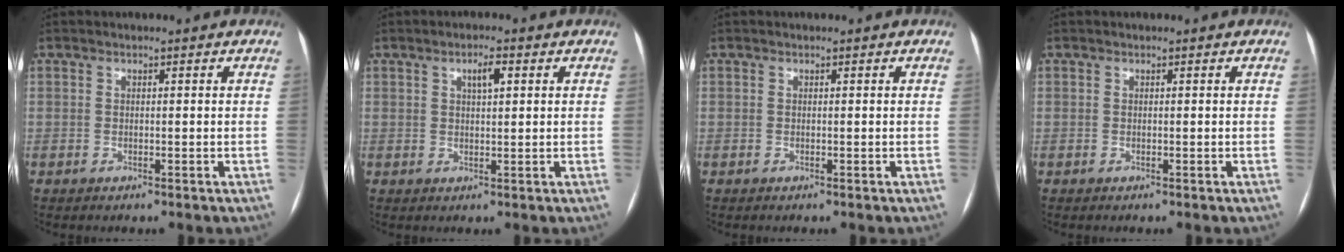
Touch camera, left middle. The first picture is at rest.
{"total": 2.8, "force": [1.2, 0.7, 2.5], "torque": [-0.043, 0.003, 0.019]}
{"total": 0.0}
{"total": 0.0}